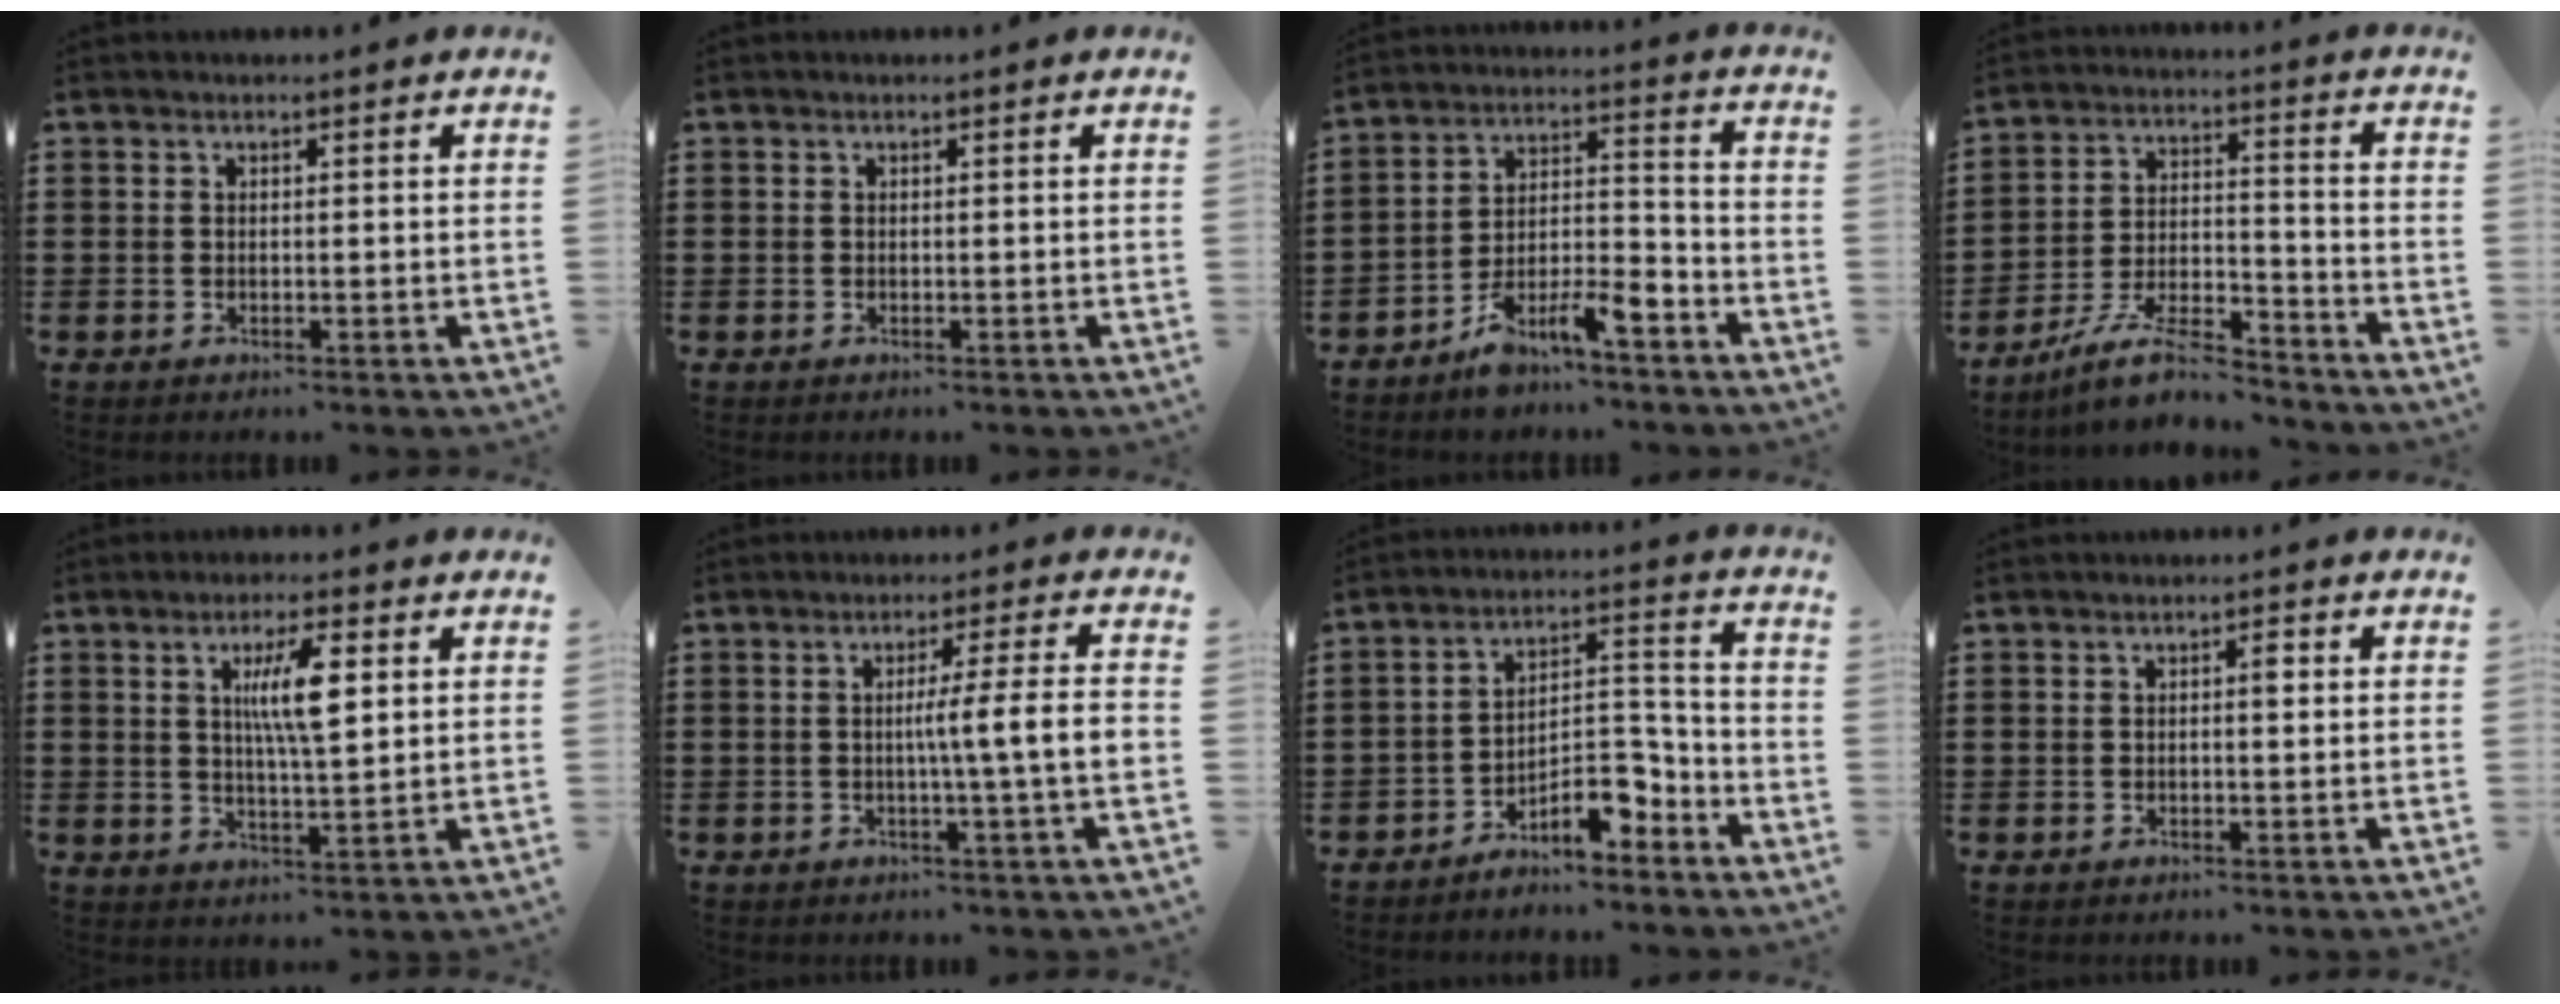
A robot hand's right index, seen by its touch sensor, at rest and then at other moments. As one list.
[{"total": 0.0}, {"total": 8.9, "force": [-7.0, 2.9, 4.7], "torque": [-0.078, 0.016, -0.130]}, {"total": 9.8, "force": [-8.5, 1.6, 4.6], "torque": [-0.085, 0.021, -0.163]}, {"total": 7.3, "force": [2.1, 1.5, 6.9], "torque": [-0.130, 0.004, 0.031]}, {"total": 6.5, "force": [-0.4, -0.9, 6.4], "torque": [-0.114, -0.008, -0.013]}, {"total": 7.8, "force": [-5.7, 2.7, 4.6], "torque": [-0.071, 0.007, -0.104]}, {"total": 1.6, "force": [0.0, 0.2, 1.5], "torque": [-0.021, -0.003, -0.003]}]